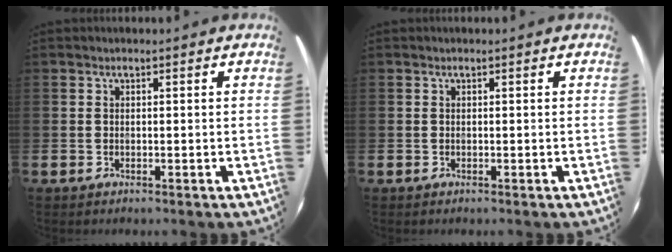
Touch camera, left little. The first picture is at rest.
{"total": 0.0}